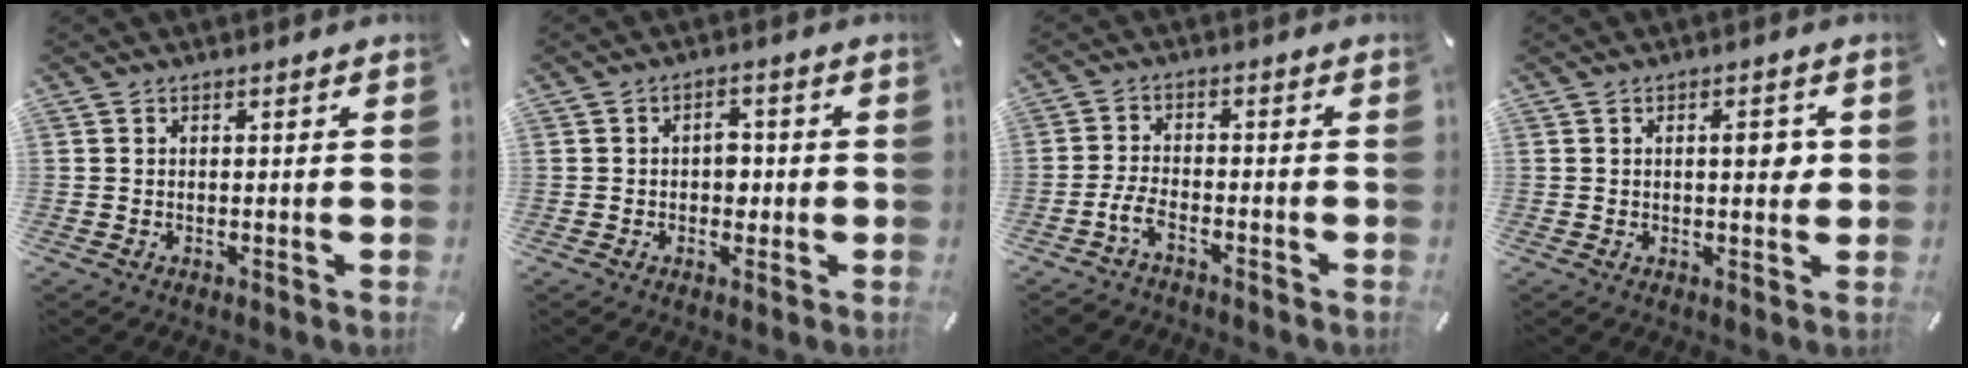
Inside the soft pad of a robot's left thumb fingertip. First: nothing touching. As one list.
[{"total": 3.8, "force": [-0.2, 2.7, 2.6], "torque": [-0.027, 0.000, -0.011]}, {"total": 4.8, "force": [-3.1, 2.2, 2.9], "torque": [-0.073, 0.007, -0.062]}, {"total": 4.8, "force": [0.8, 1.9, 4.3], "torque": [-0.060, -0.002, 0.005]}]